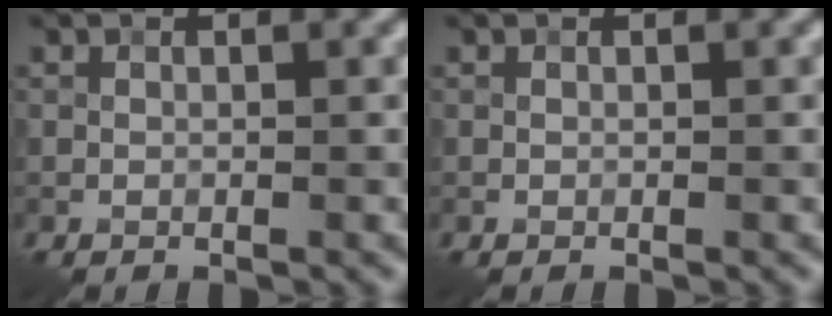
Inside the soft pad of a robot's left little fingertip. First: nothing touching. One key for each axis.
{"total": 0.0}